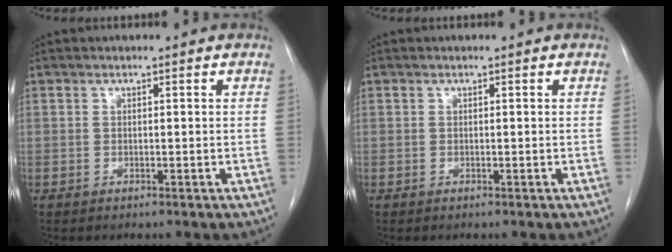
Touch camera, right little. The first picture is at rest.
{"total": 0.0}